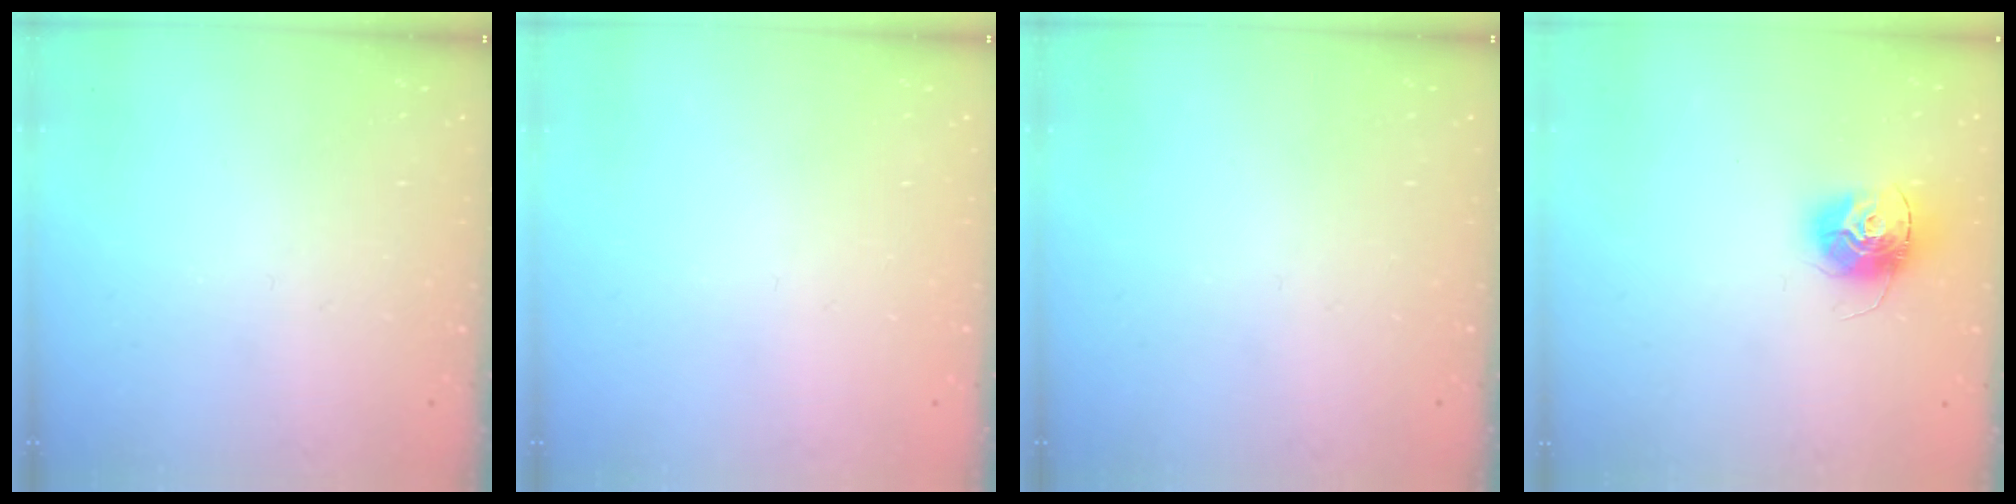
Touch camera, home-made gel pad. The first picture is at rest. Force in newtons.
{"total": 0.0}
{"total": 0.0}
{"total": 13.6, "press": 13.5, "slide": 1.3}